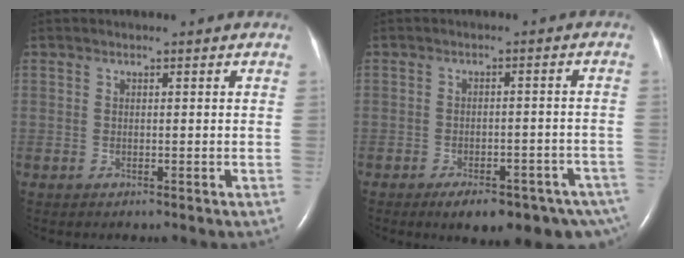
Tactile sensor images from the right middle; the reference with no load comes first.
{"total": 14.0, "force": [-10.0, 4.9, 8.5], "torque": [-0.075, 0.011, -0.123]}